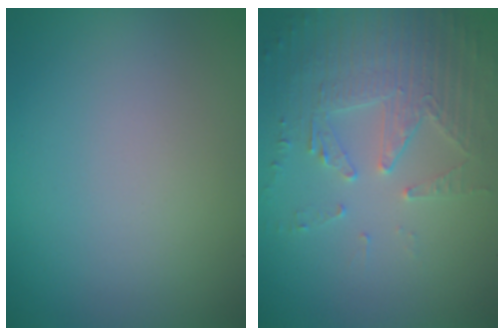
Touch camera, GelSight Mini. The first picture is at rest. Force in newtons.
{"total": 4.2, "press": 3.6, "slide": 2.3}